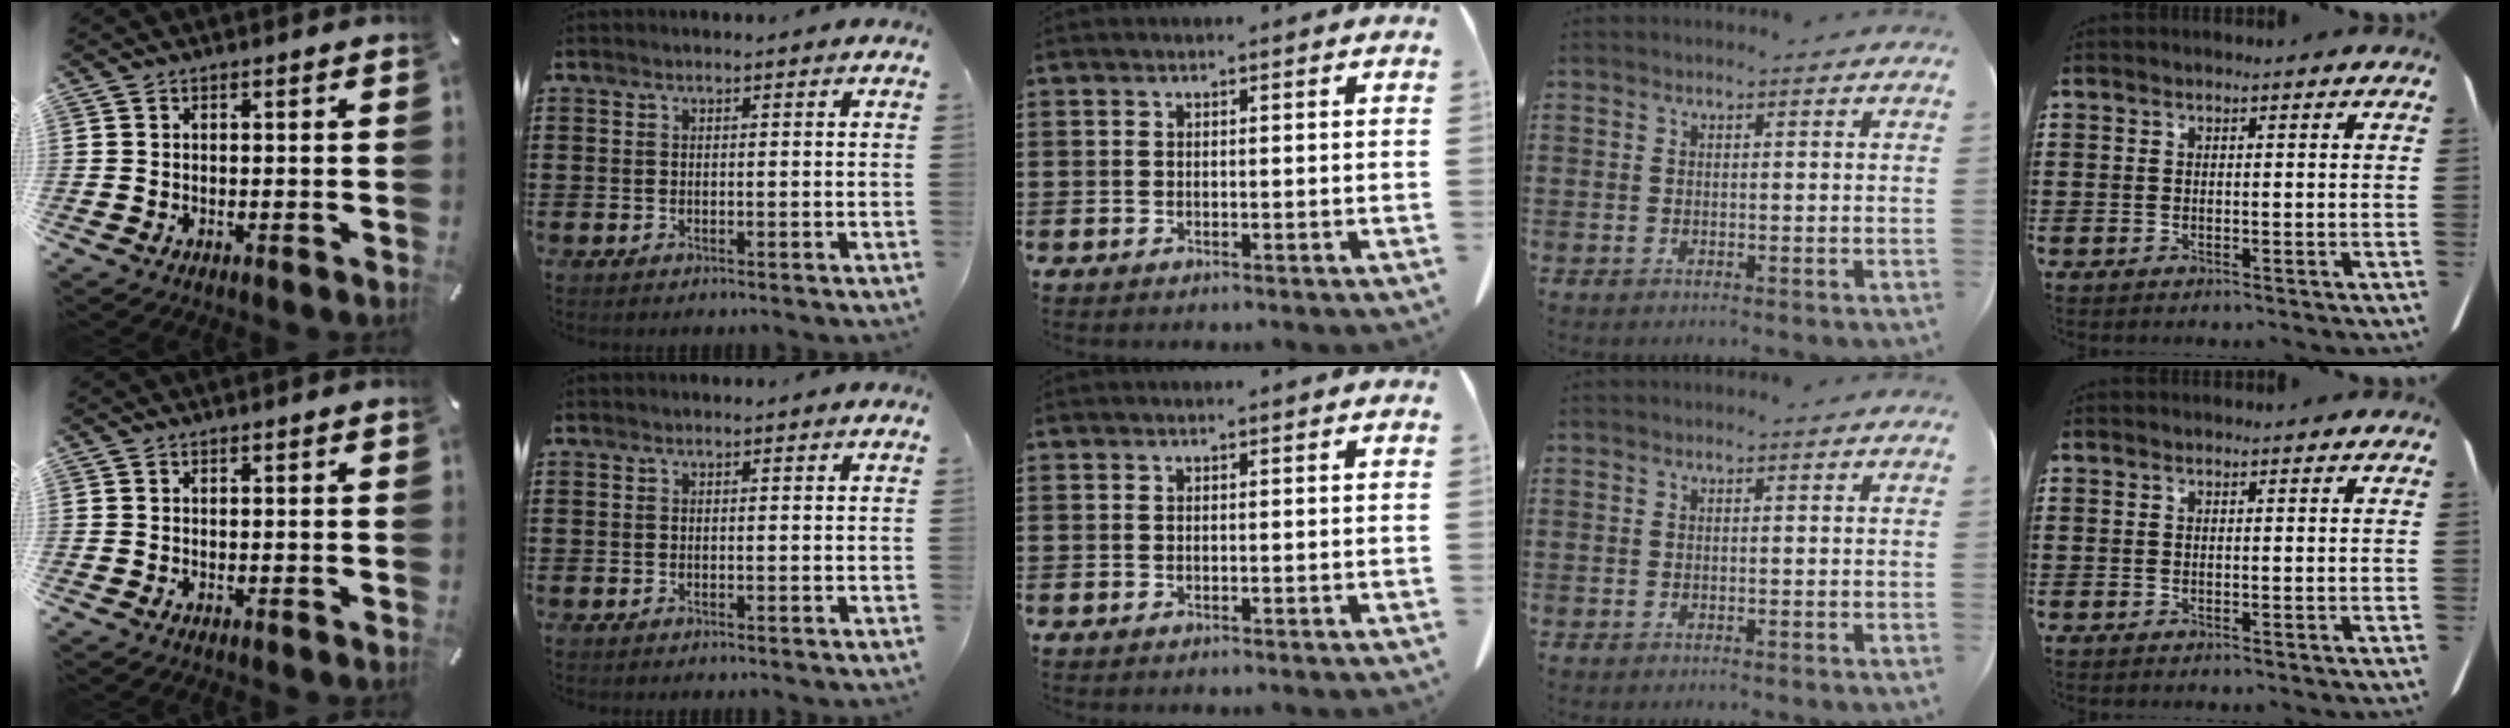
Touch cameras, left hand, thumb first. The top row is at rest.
{}